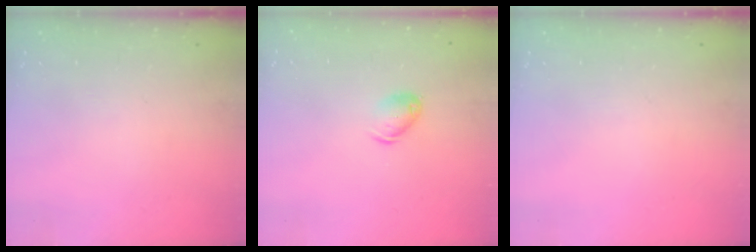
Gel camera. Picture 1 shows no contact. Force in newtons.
{"total": 6.2, "press": 6.1, "slide": 0.9}
{"total": 0.0}